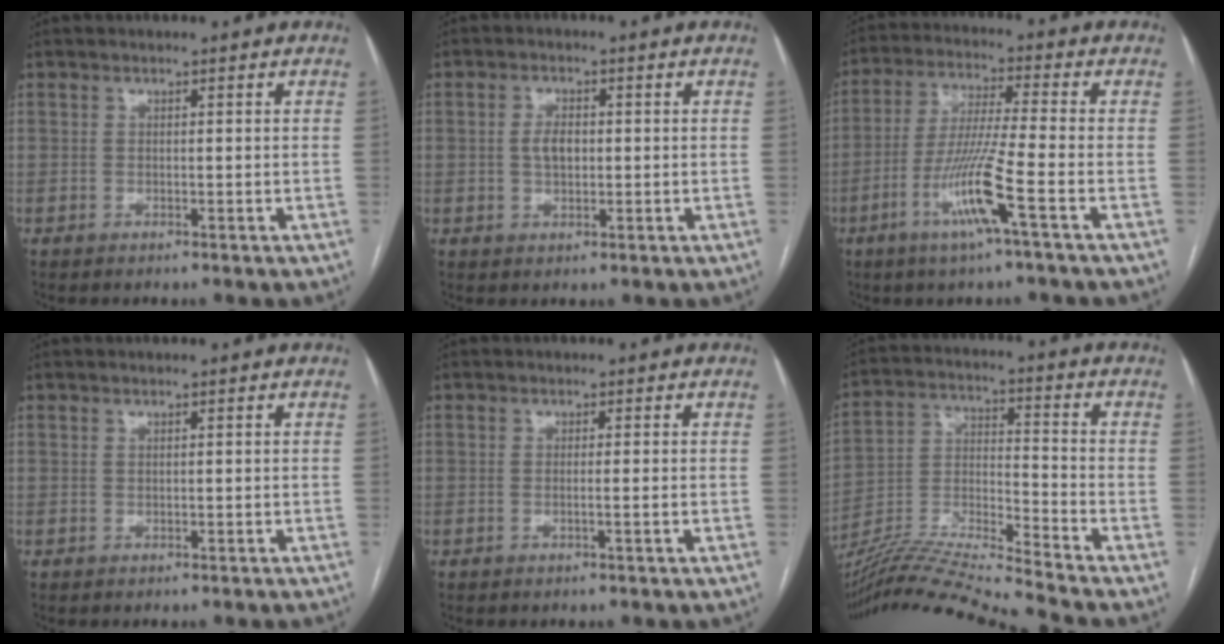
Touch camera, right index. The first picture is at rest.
{"total": 3.2, "force": [0.1, 1.8, 2.7], "torque": [-0.052, 0.006, 0.003]}
{"total": 10.6, "force": [-4.5, -1.0, 9.6], "torque": [-0.191, -0.014, -0.091]}
{"total": 0.0}
{"total": 1.0, "force": [-0.4, -0.4, 0.8], "torque": [-0.009, 0.001, -0.009]}
{"total": 16.7, "force": [-15.4, -2.9, 5.6], "torque": [-0.097, 0.007, -0.278]}